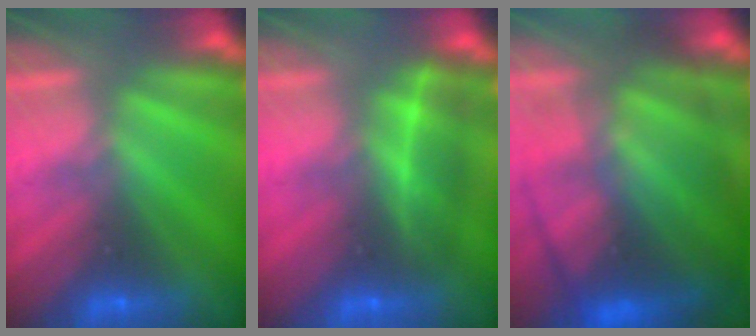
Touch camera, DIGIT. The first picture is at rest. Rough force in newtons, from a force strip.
{"total": 2.1}
{"total": 7.3}